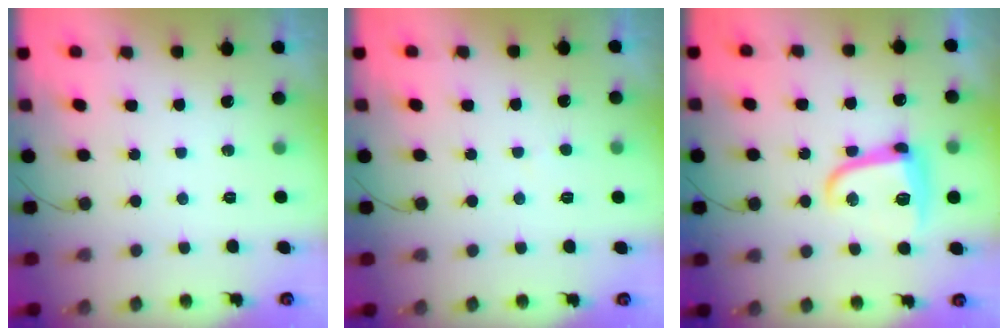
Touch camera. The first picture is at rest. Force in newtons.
{"total": 2.1, "press": 2.1, "slide": 0.2}
{"total": 12.4, "press": 12.4, "slide": 0.8}